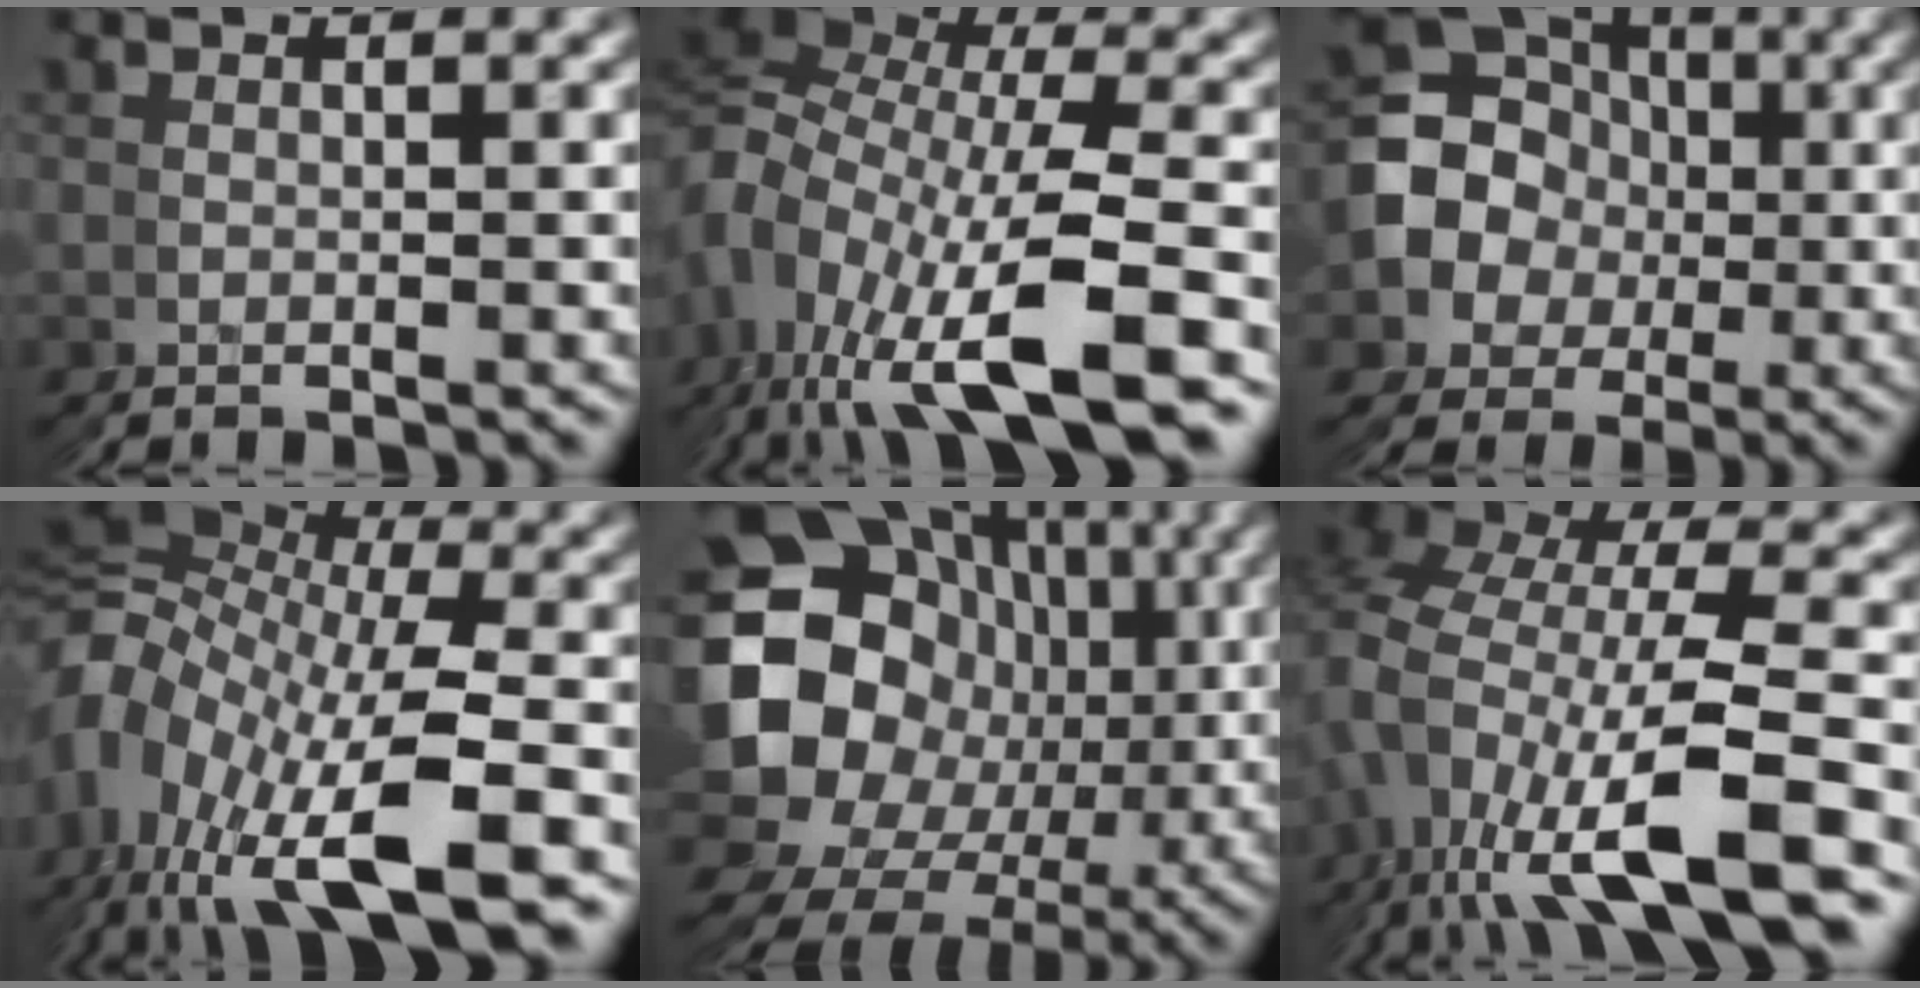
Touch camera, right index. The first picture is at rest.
{"total": 9.6, "force": [0.4, 6.0, 7.5], "torque": [-0.144, 0.008, 0.007]}
{"total": 17.9, "force": [0.3, 15.9, 8.2], "torque": [-0.159, -0.043, 0.010]}
{"total": 11.8, "force": [0.4, 8.3, 8.4], "torque": [-0.159, -0.004, 0.006]}
{"total": 22.4, "force": [-0.2, 17.3, 14.2], "torque": [-0.240, -0.037, 0.003]}
{"total": 9.2, "force": [0.7, 6.6, 6.4], "torque": [-0.125, 0.015, 0.001]}